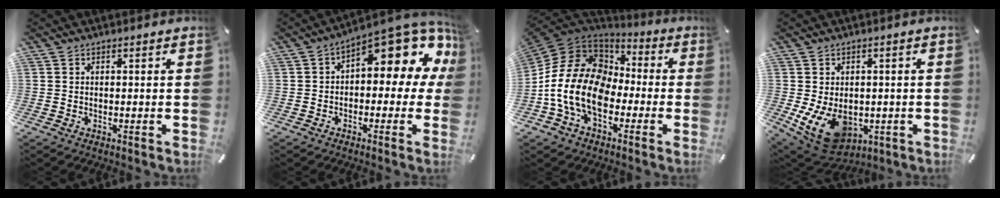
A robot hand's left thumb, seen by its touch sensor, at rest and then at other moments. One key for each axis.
{"total": 12.7, "fx": 6.9, "fy": 5.6, "fz": 9.1, "tx": -0.122, "ty": -0.061, "tz": 0.117}
{"total": 17.1, "fx": -4.9, "fy": 12.6, "fz": 10.3, "tx": -0.234, "ty": 0.020, "tz": -0.089}
{"total": 11.4, "fx": -3.0, "fy": 8.2, "fz": 7.4, "tx": -0.137, "ty": 0.001, "tz": -0.048}